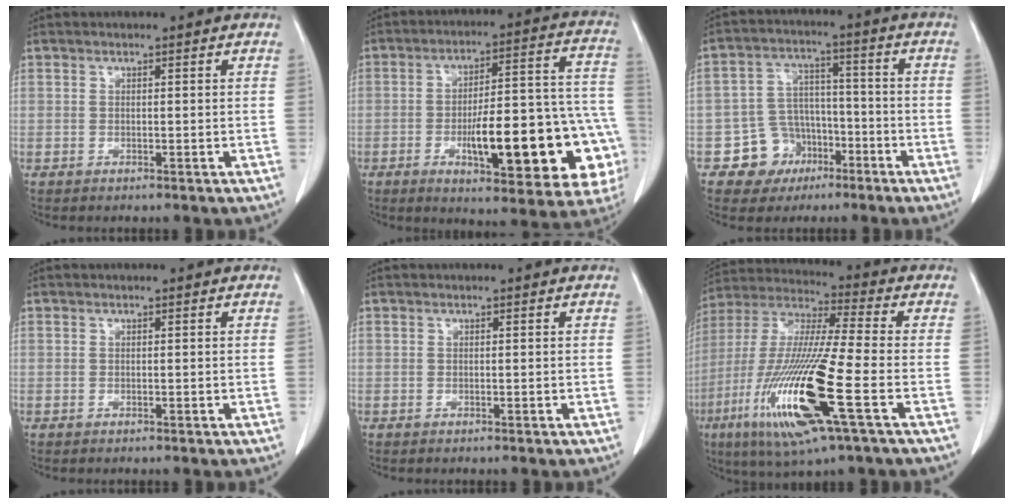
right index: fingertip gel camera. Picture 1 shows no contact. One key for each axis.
{"total": 23.2, "fx": -6.6, "fy": 5.6, "fz": 21.5, "tx": -0.217, "ty": 0.027, "tz": -0.076}
{"total": 7.8, "fx": -3.9, "fy": 6.6, "fz": 1.0, "tx": -0.005, "ty": 0.018, "tz": -0.056}
{"total": 0.0}
{"total": 0.0}
{"total": 20.2, "fx": -7.0, "fy": 1.2, "fz": 18.9, "tx": -0.412, "ty": -0.034, "tz": -0.135}